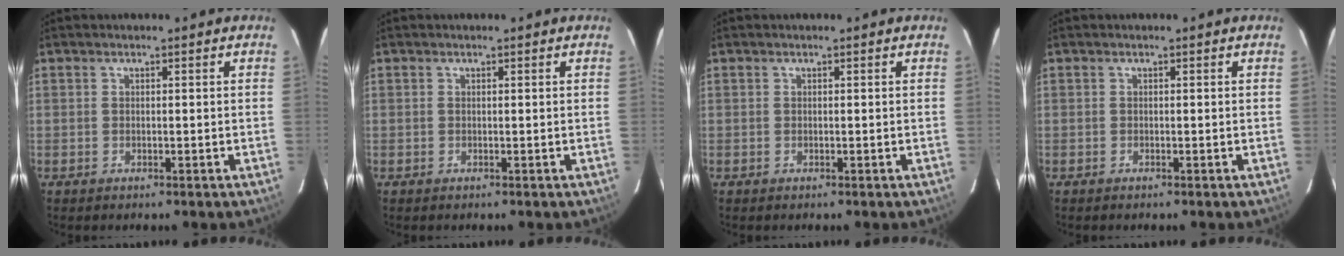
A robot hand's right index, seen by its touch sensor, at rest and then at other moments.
{"total": 0.0}
{"total": 0.0}
{"total": 0.0}